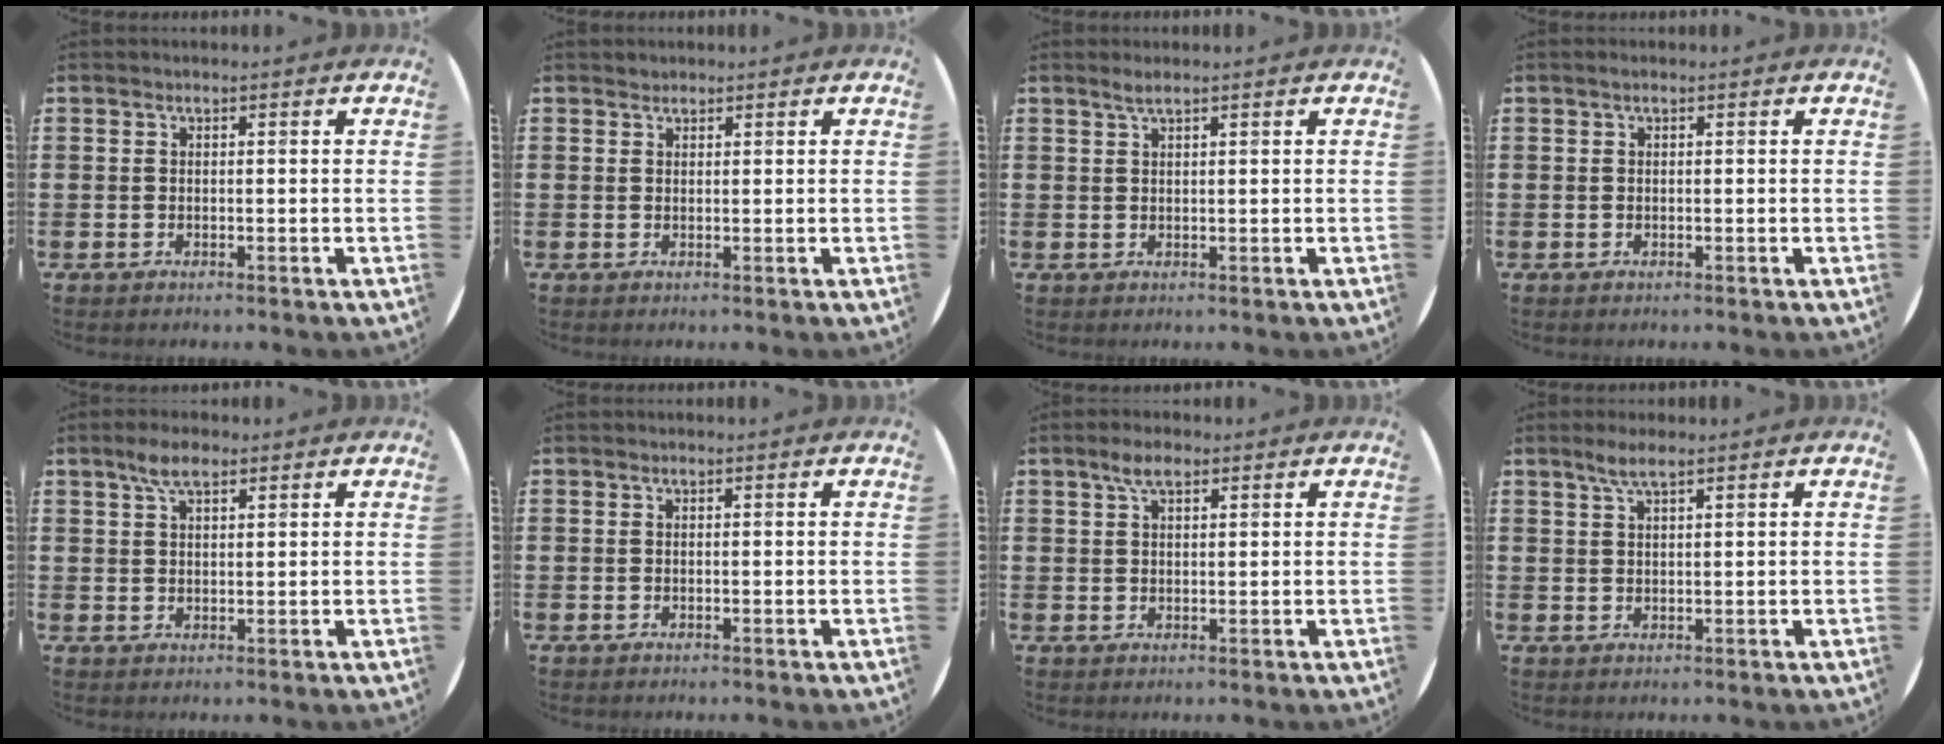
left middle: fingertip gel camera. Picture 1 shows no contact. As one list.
[{"total": 0.7, "force": [0.7, 0.2, -0.1], "torque": [0.002, 0.003, 0.013]}, {"total": 1.4, "force": [1.0, 0.0, 0.9], "torque": [-0.018, 0.003, 0.018]}, {"total": 0.0}, {"total": 3.9, "force": [2.7, 1.4, 2.4], "torque": [-0.043, 0.005, 0.046]}, {"total": 0.0}, {"total": 3.4, "force": [2.3, 1.3, 2.1], "torque": [-0.037, 0.006, 0.039]}, {"total": 2.8, "force": [2.0, 0.4, 1.9], "torque": [-0.039, 0.006, 0.035]}]